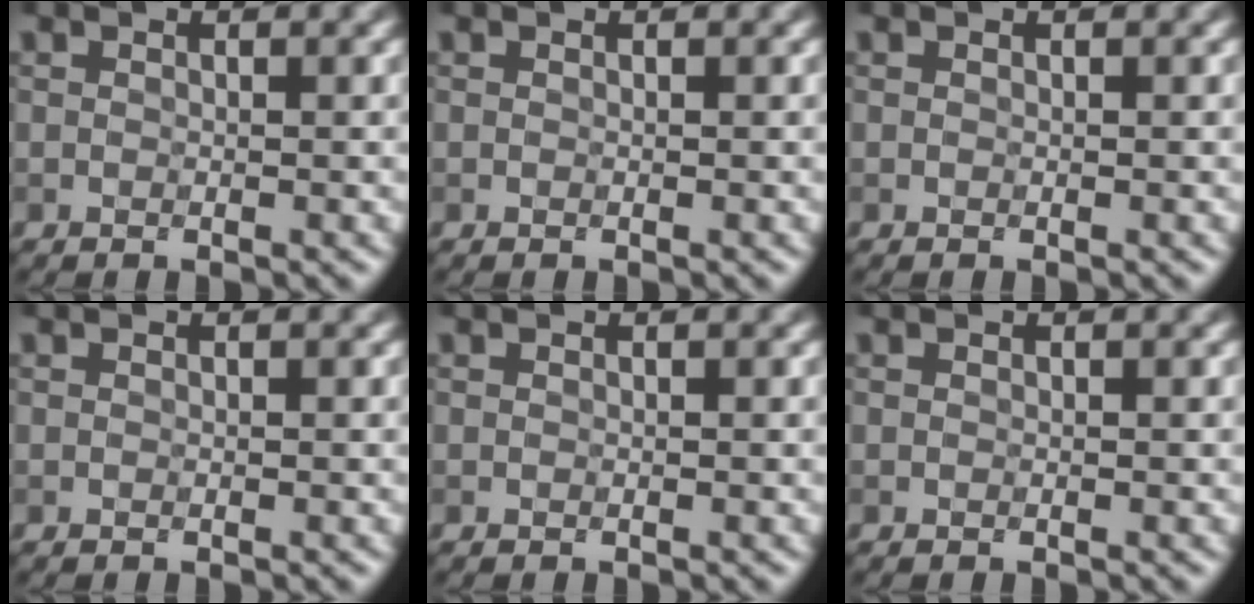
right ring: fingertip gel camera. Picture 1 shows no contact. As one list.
[{"total": 0.0}, {"total": 0.0}, {"total": 0.0}, {"total": 0.0}, {"total": 0.0}]